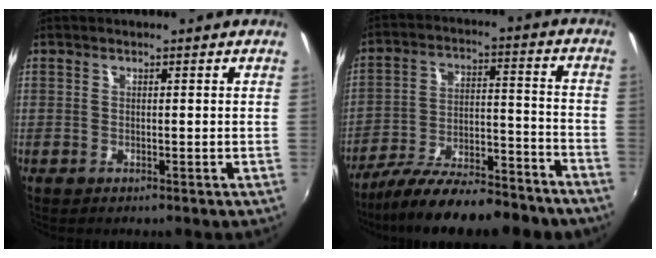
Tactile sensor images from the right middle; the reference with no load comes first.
{"total": 19.9, "force": [-16.0, 5.0, 10.8], "torque": [-0.191, -0.023, -0.237]}